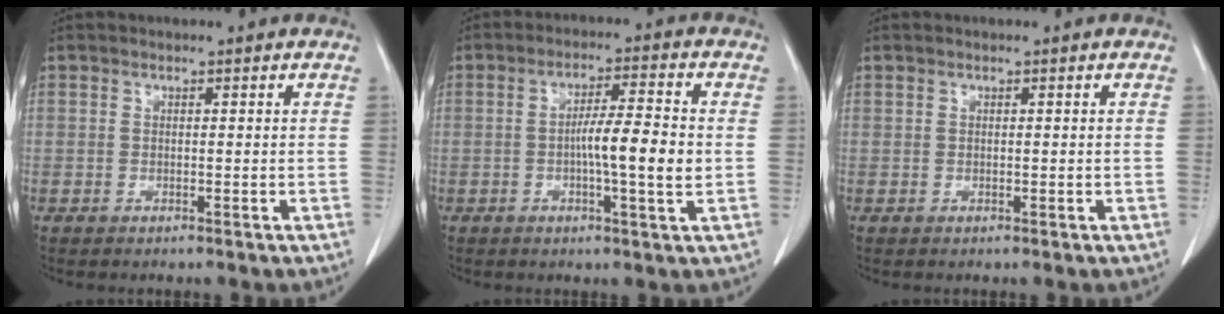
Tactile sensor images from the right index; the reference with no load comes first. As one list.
[{"total": 7.8, "force": [-0.8, 0.3, 7.8], "torque": [-0.129, 0.002, -0.017]}, {"total": 0.0}]